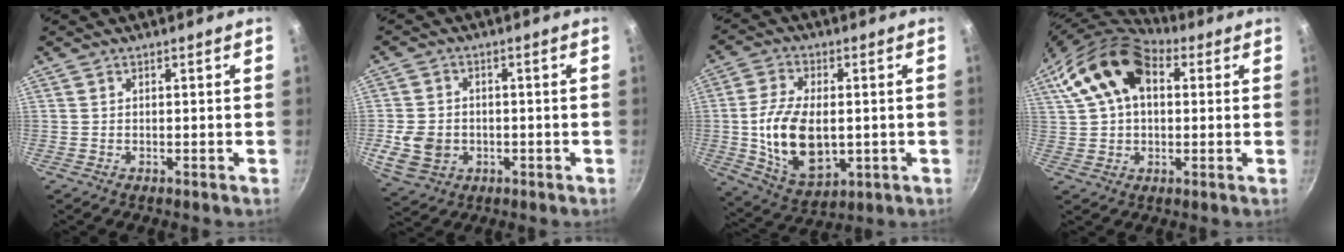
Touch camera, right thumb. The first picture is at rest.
{"total": 8.1, "force": [-1.4, 6.6, 4.4], "torque": [-0.074, 0.008, -0.016]}
{"total": 15.1, "force": [-0.7, 8.9, 12.2], "torque": [-0.213, -0.002, 0.001]}
{"total": 16.8, "force": [5.3, 10.7, 11.9], "torque": [-0.215, 0.024, 0.079]}